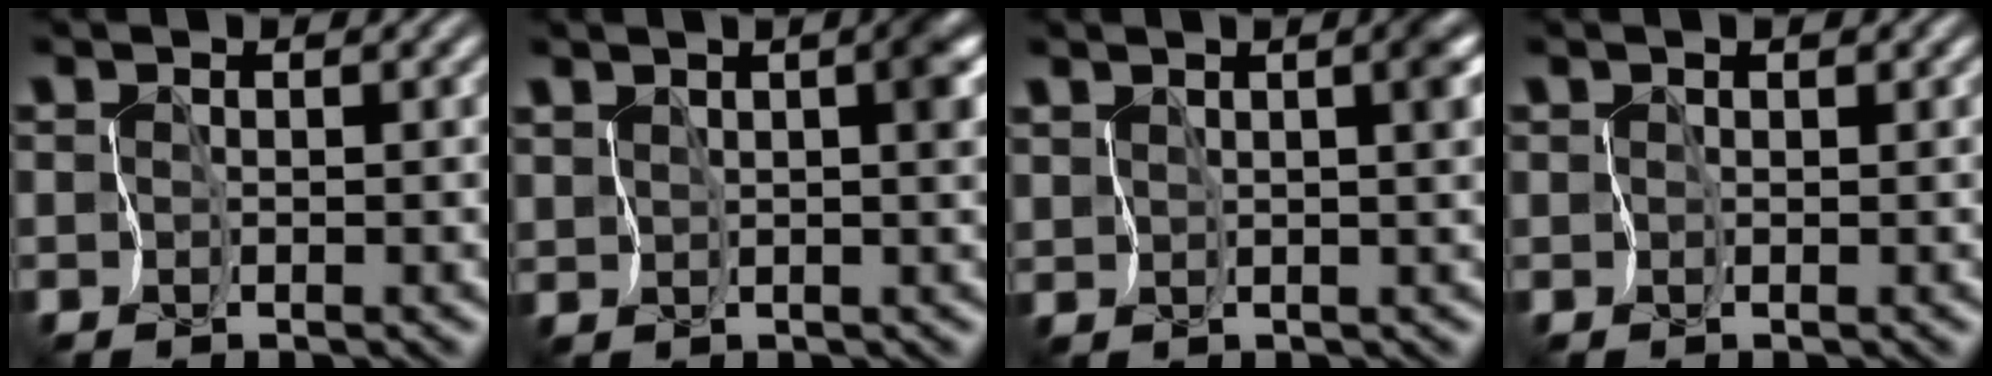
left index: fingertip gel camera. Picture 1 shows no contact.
{"total": 3.8, "force": [1.1, 1.6, 3.3], "torque": [-0.046, 0.006, 0.017]}
{"total": 4.0, "force": [1.2, 1.6, 3.5], "torque": [-0.042, 0.009, 0.020]}
{"total": 0.9, "force": [0.5, 0.7, 0.5], "torque": [0.002, 0.007, 0.005]}